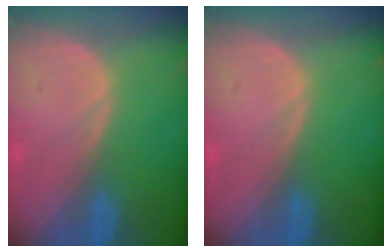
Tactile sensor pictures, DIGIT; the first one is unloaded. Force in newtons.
{"total": 0.0}